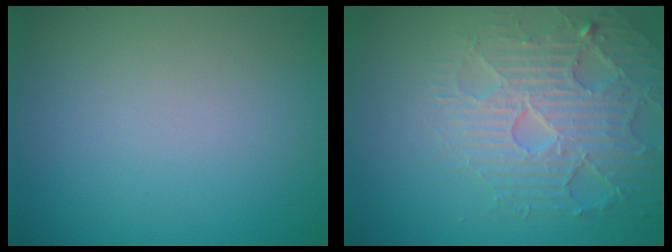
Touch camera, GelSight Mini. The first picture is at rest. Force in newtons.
{"total": 4.7, "press": 4.6, "slide": 0.9}